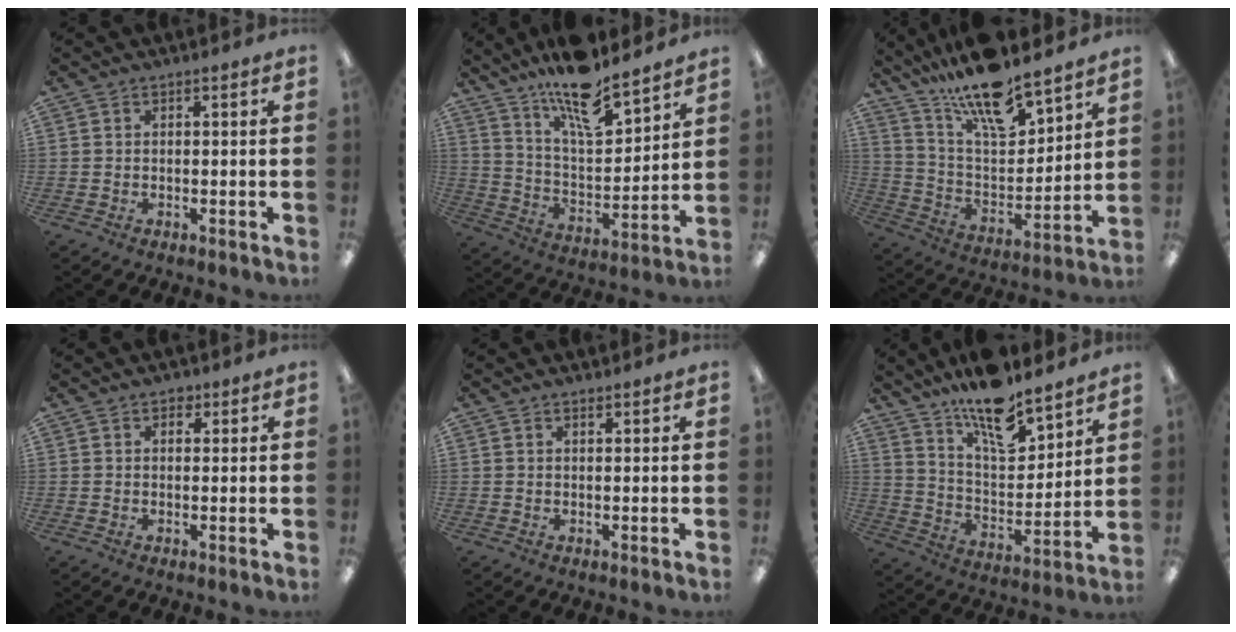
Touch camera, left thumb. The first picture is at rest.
{"total": 14.9, "force": [12.7, 3.6, 6.9], "torque": [-0.125, -0.088, 0.220]}
{"total": 16.5, "force": [14.4, 3.4, 7.3], "torque": [-0.145, -0.098, 0.250]}
{"total": 2.0, "force": [1.3, 1.3, 0.9], "torque": [-0.003, -0.002, 0.019]}
{"total": 0.9, "force": [0.8, 0.3, 0.3], "torque": [-0.007, 0.000, 0.015]}
{"total": 14.8, "force": [12.3, 4.5, 7.0], "torque": [-0.125, -0.083, 0.215]}